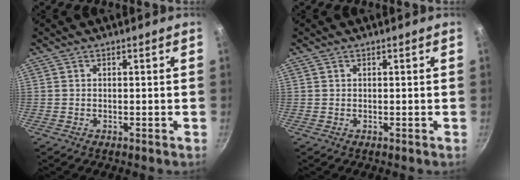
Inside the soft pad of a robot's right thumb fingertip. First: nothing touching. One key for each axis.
{"total": 0.0}